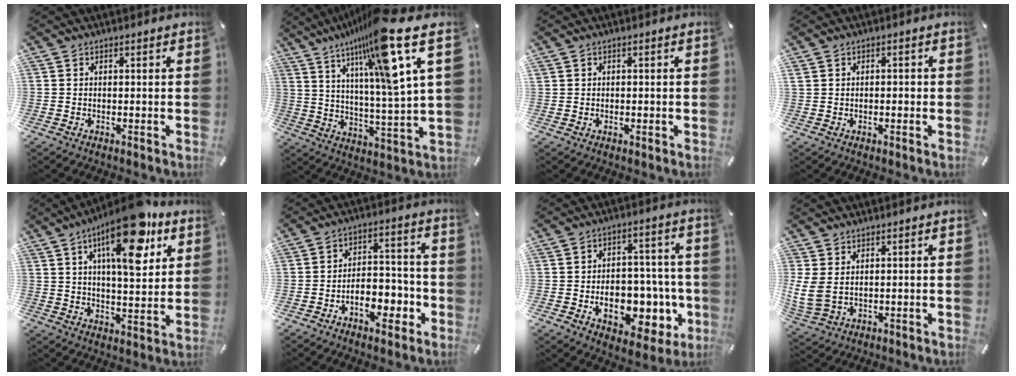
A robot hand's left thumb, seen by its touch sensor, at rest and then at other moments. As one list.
[{"total": 21.6, "force": [13.9, 1.8, 16.5], "torque": [-0.268, -0.091, 0.205]}, {"total": 0.6, "force": [-0.1, 0.5, 0.3], "torque": [-0.006, 0.000, -0.001]}, {"total": 1.3, "force": [-0.2, 1.0, 0.8], "torque": [-0.015, 0.005, -0.005]}, {"total": 18.9, "force": [9.7, 7.1, 14.6], "torque": [-0.227, -0.040, 0.147]}, {"total": 9.0, "force": [-4.5, 5.9, 5.1], "torque": [-0.059, 0.027, -0.075]}, {"total": 14.6, "force": [-3.9, 9.4, 10.5], "torque": [-0.152, 0.010, -0.055]}, {"total": 5.5, "force": [1.9, 3.2, 4.0], "torque": [-0.102, -0.010, 0.035]}]